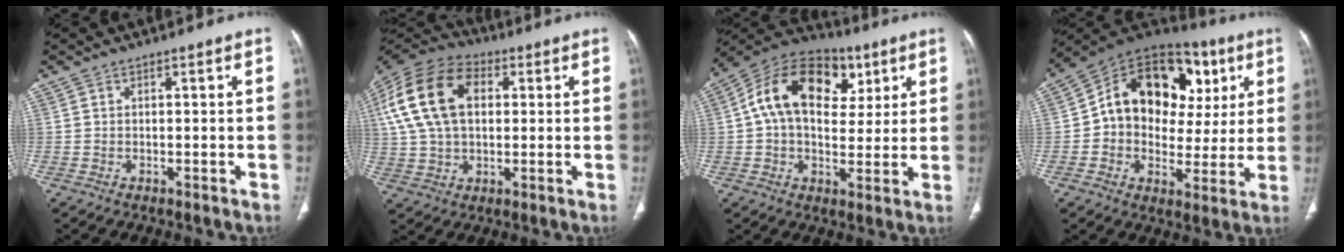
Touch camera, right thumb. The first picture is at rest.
{"total": 18.8, "force": [4.1, 12.1, 13.8], "torque": [-0.267, 0.021, 0.068]}
{"total": 19.4, "force": [5.6, 12.8, 13.5], "torque": [-0.200, 0.014, 0.082]}
{"total": 22.1, "force": [5.7, 15.7, 14.4], "torque": [-0.170, 0.035, 0.088]}